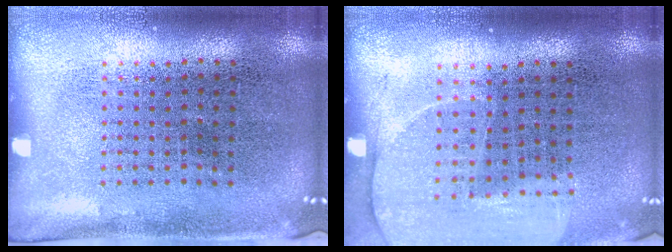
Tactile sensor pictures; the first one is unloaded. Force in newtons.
{"total": 1.3, "press": 1.3, "slide": 0.4}